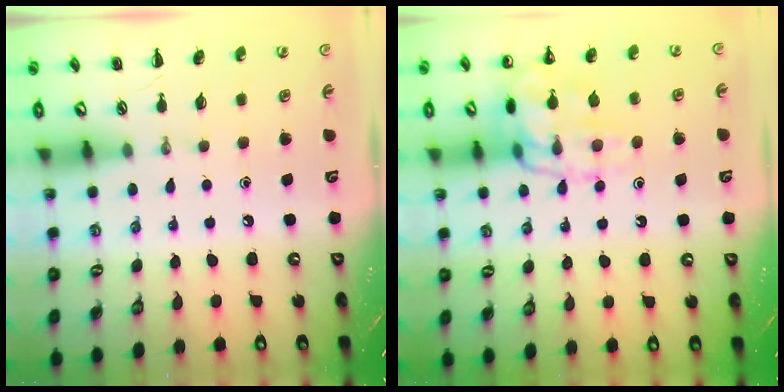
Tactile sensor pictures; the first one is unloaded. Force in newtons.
{"total": 14.4, "press": 14.3, "slide": 1.3}